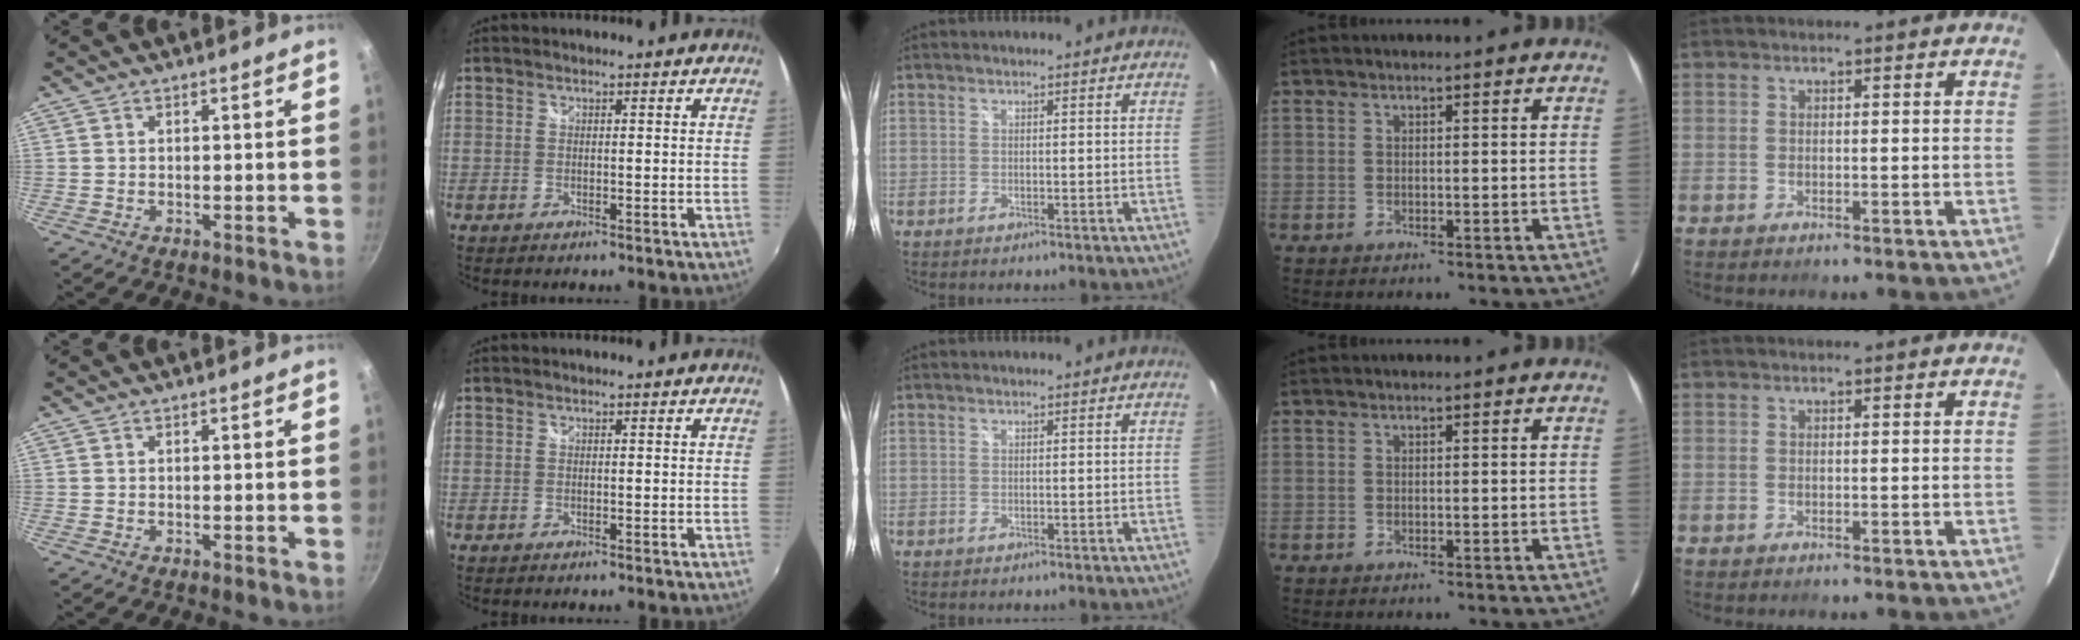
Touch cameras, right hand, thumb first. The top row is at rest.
{}